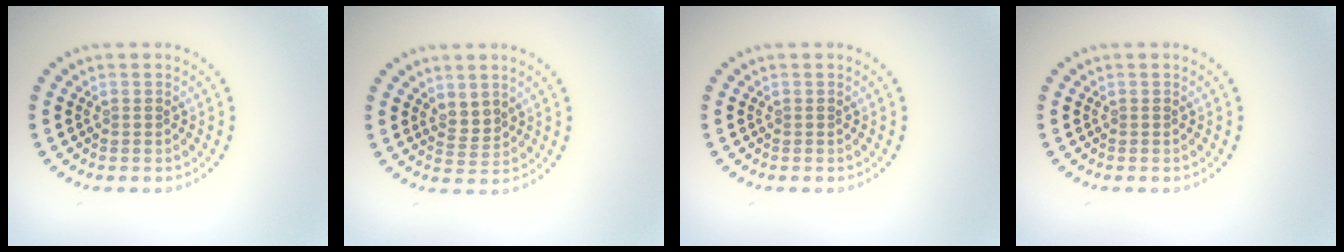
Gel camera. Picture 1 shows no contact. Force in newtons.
{"total": 1.6, "press": 1.2, "slide": 1.0}
{"total": 0.0}
{"total": 0.0}